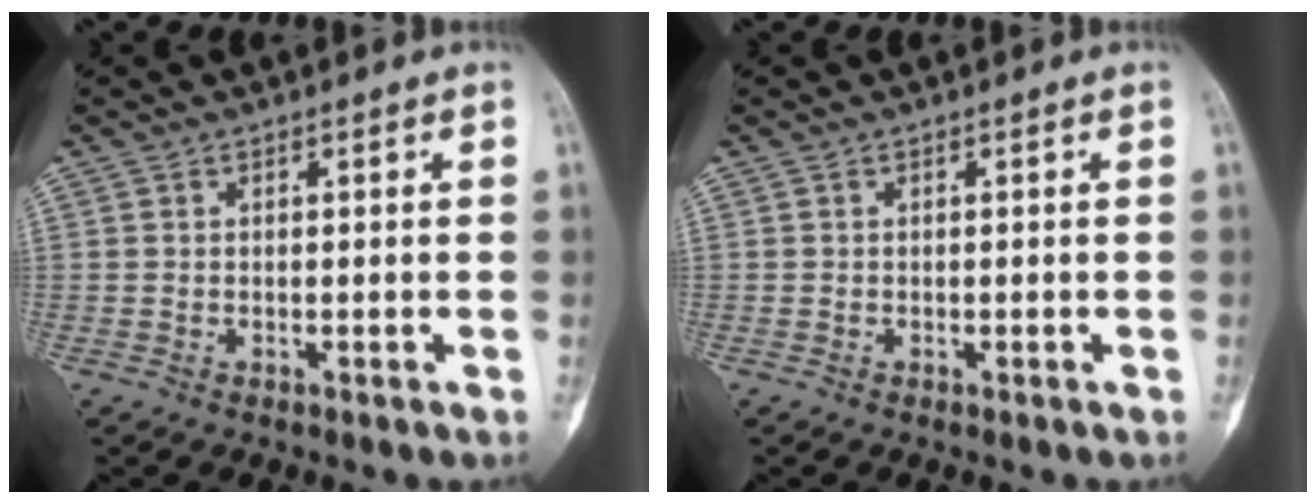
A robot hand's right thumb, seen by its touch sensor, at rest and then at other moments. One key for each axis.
{"total": 0.0}